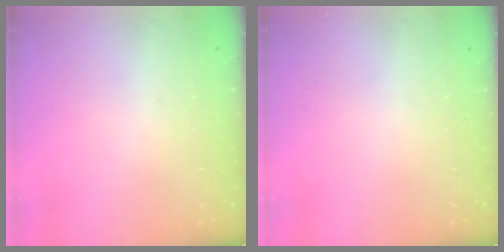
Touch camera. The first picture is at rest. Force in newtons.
{"total": 0.0}